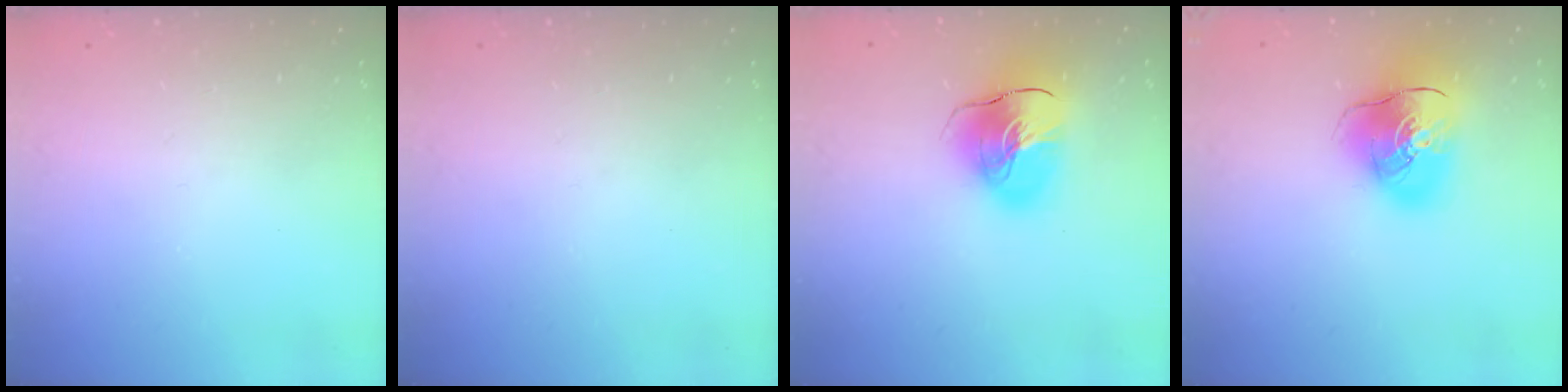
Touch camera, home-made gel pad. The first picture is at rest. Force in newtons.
{"total": 0.0}
{"total": 16.2, "press": 16.0, "slide": 2.3}
{"total": 15.9, "press": 15.6, "slide": 2.7}